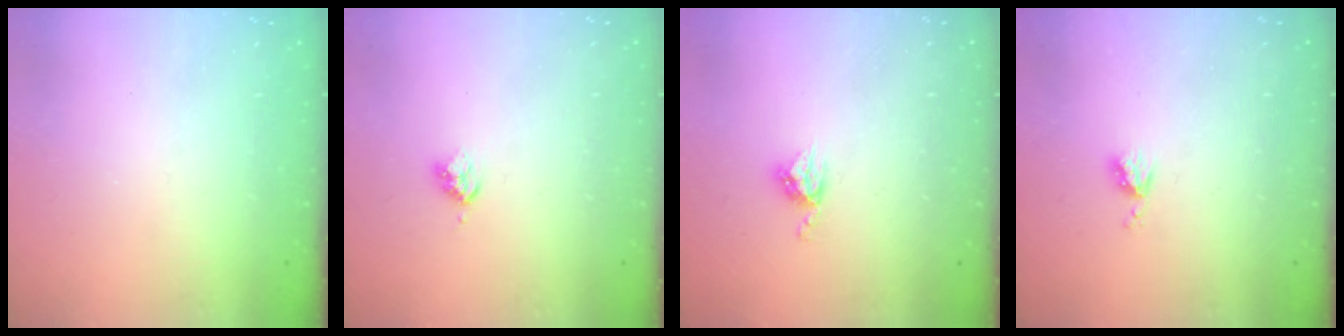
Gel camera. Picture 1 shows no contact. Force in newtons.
{"total": 3.0, "press": 2.9, "slide": 0.4}
{"total": 4.9, "press": 4.8, "slide": 0.2}
{"total": 4.0, "press": 4.0, "slide": 0.5}